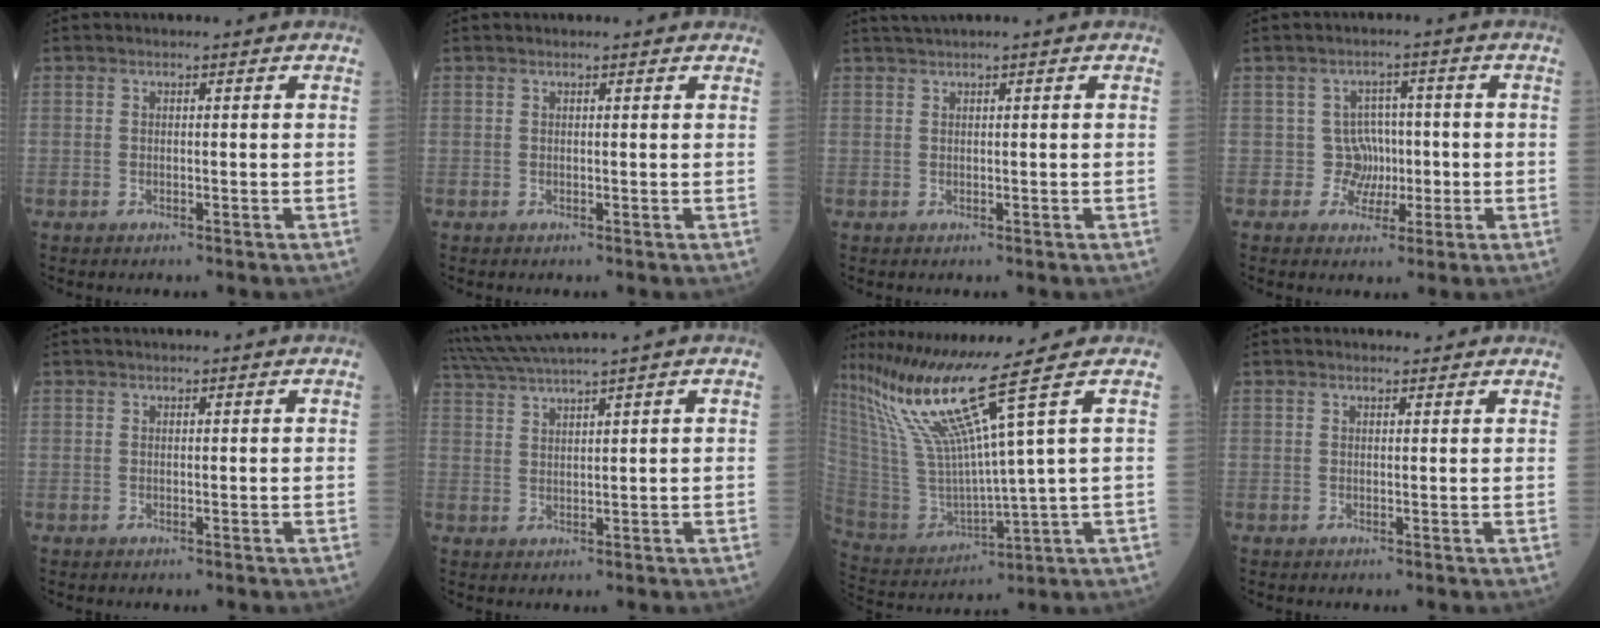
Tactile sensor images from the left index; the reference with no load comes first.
{"total": 1.3, "force": [1.2, 0.2, 0.5], "torque": [-0.009, 0.011, 0.009]}
{"total": 1.6, "force": [1.1, -0.3, 1.1], "torque": [-0.024, 0.013, 0.026]}
{"total": 4.0, "force": [-0.6, 3.9, 0.4], "torque": [0.009, 0.009, -0.010]}
{"total": 0.0}
{"total": 6.0, "force": [5.0, -1.9, 2.7], "torque": [-0.058, 0.012, 0.099]}
{"total": 15.0, "force": [9.4, -3.1, 11.3], "torque": [-0.220, -0.006, 0.188]}
{"total": 1.2, "force": [1.2, 0.1, 0.1], "torque": [-0.005, 0.003, 0.016]}